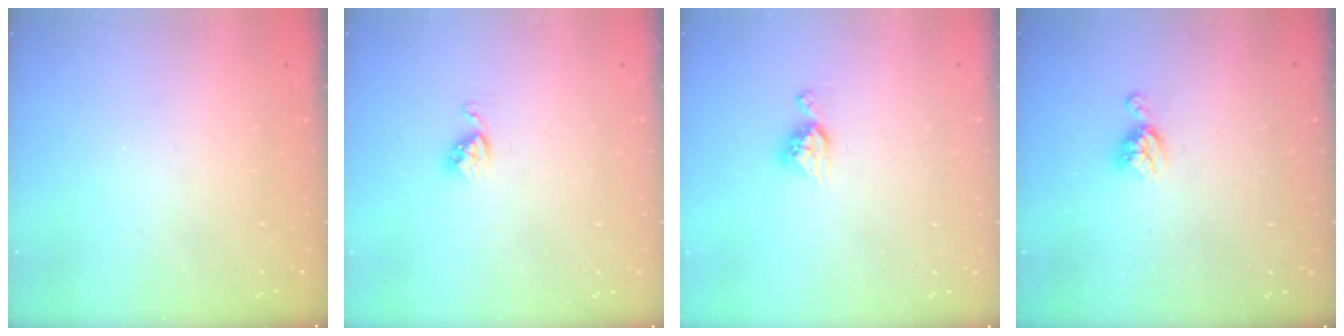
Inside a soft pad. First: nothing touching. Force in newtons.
{"total": 4.1, "press": 4.0, "slide": 0.6}
{"total": 7.7, "press": 7.6, "slide": 0.6}
{"total": 6.7, "press": 6.7, "slide": 0.5}